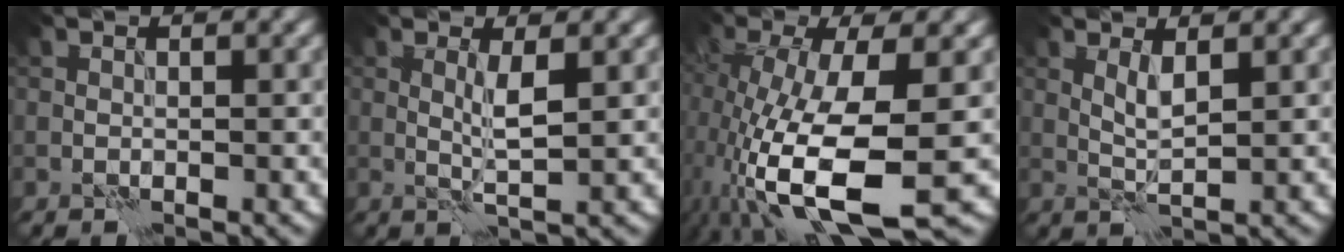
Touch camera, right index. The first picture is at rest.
{"total": 2.3, "force": [0.5, 0.2, 2.2], "torque": [-0.045, -0.003, 0.009]}
{"total": 12.1, "force": [-3.3, 4.5, 10.7], "torque": [-0.222, -0.029, -0.053]}
{"total": 1.9, "force": [0.8, 0.4, 1.7], "torque": [-0.040, -0.001, 0.018]}